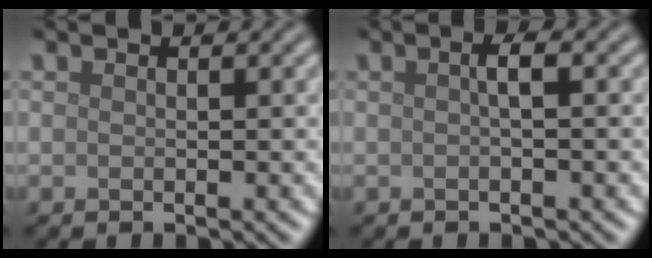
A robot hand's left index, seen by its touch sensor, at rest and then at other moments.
{"total": 1.4, "force": [0.1, 0.2, 1.4], "torque": [-0.025, 0.005, 0.001]}